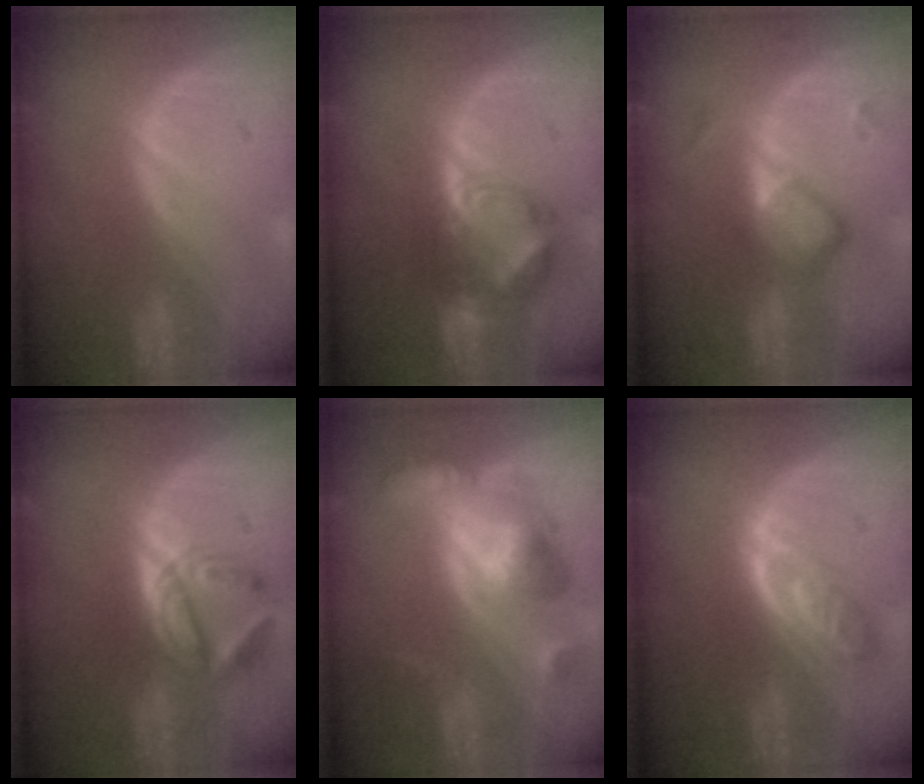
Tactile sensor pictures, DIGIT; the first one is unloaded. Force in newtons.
{"total": 6.6, "press": 6.4, "slide": 1.5}
{"total": 6.2, "press": 5.3, "slide": 3.2}
{"total": 5.6, "press": 5.3, "slide": 1.7}
{"total": 7.9, "press": 7.9, "slide": 0.5}
{"total": 4.7, "press": 4.7, "slide": 0.7}